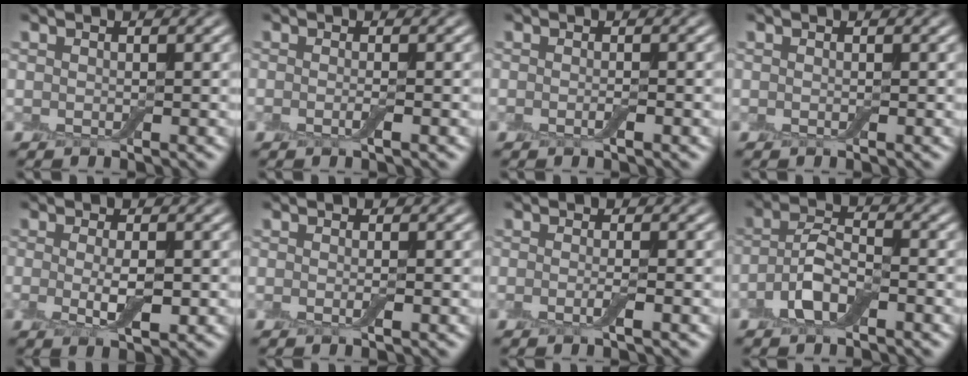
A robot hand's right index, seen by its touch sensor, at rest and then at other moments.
{"total": 1.3, "force": [-0.4, 0.2, 1.2], "torque": [-0.024, -0.006, -0.011]}
{"total": 1.2, "force": [-0.5, 0.2, 1.1], "torque": [-0.018, -0.004, -0.010]}
{"total": 0.0}
{"total": 3.2, "force": [-0.3, 1.0, 3.0], "torque": [-0.061, -0.008, -0.006]}
{"total": 0.9, "force": [-0.2, 0.1, 0.9], "torque": [-0.016, -0.005, -0.004]}
{"total": 1.6, "force": [-0.5, 0.3, 1.5], "torque": [-0.029, -0.007, -0.013]}
{"total": 4.0, "force": [-1.7, 1.9, 3.0], "torque": [-0.062, 0.004, -0.041]}